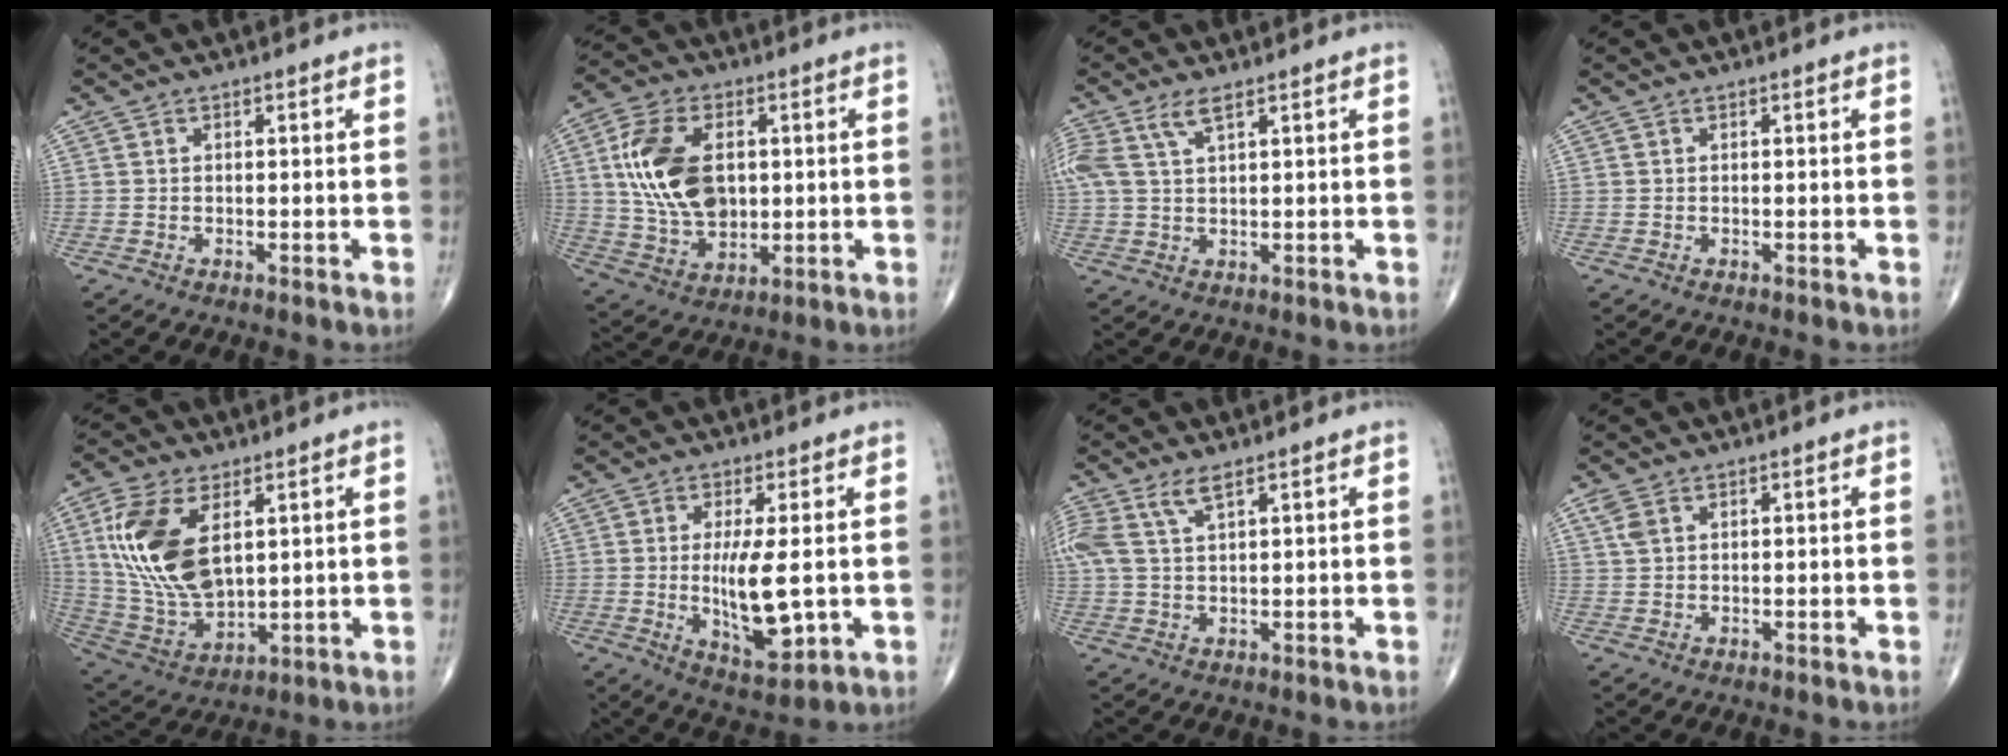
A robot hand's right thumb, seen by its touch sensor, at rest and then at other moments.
{"total": 15.9, "force": [2.5, 10.0, 12.1], "torque": [-0.218, -0.005, 0.052]}
{"total": 5.8, "force": [3.0, 1.7, 4.7], "torque": [-0.132, 0.009, 0.068]}
{"total": 0.0}
{"total": 17.6, "force": [4.9, 9.6, 14.0], "torque": [-0.279, -0.021, 0.105]}
{"total": 10.4, "force": [-0.2, 3.1, 9.9], "torque": [-0.174, -0.026, 0.006]}
{"total": 6.2, "force": [3.3, 2.0, 4.8], "torque": [-0.135, 0.008, 0.074]}
{"total": 2.4, "force": [1.2, 1.3, 1.6], "torque": [-0.040, 0.009, 0.032]}